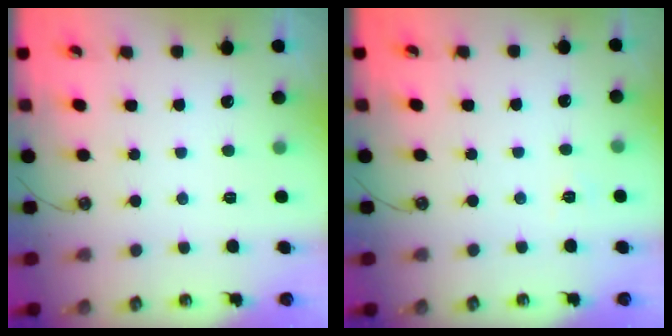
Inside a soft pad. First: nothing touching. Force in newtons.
{"total": 2.6, "press": 2.6, "slide": 0.3}